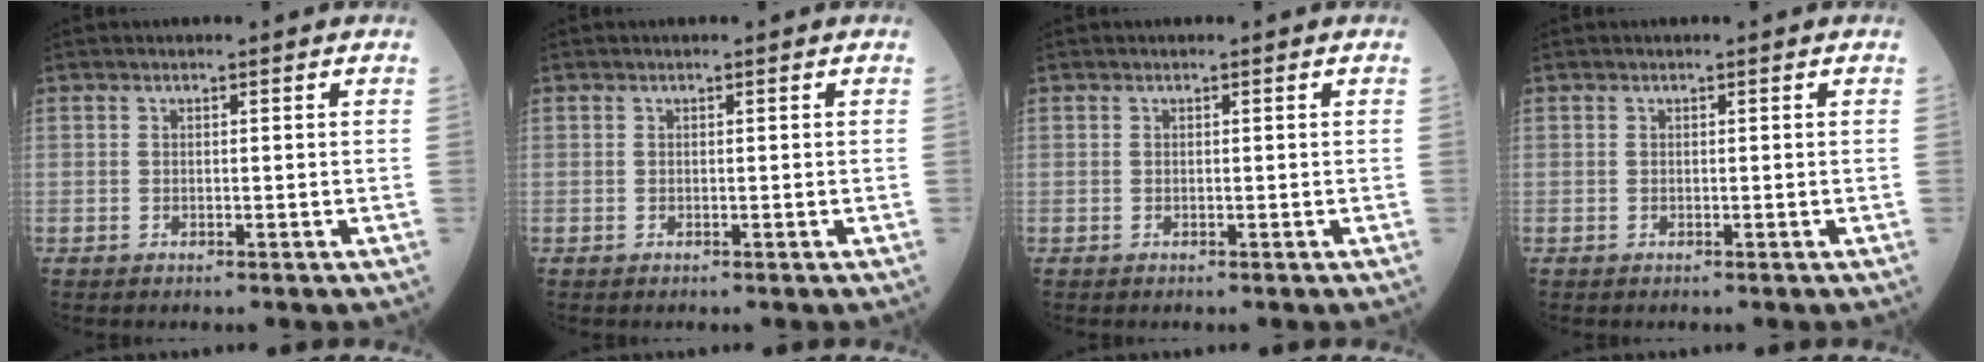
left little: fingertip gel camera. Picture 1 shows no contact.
{"total": 0.0}
{"total": 0.0}
{"total": 0.0}